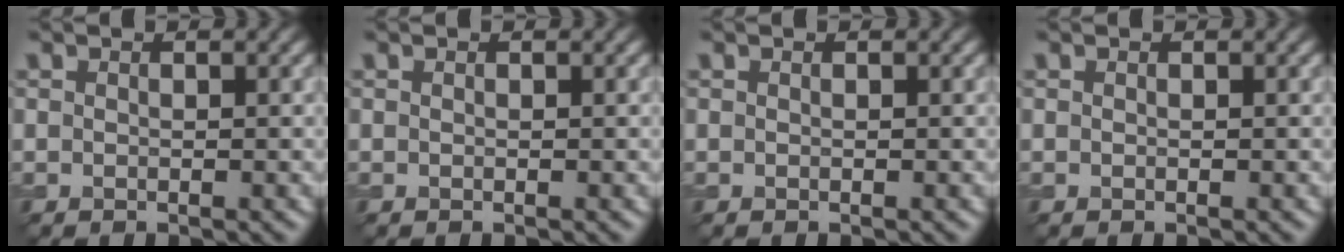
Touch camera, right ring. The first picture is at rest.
{"total": 0.0}
{"total": 0.0}
{"total": 0.0}